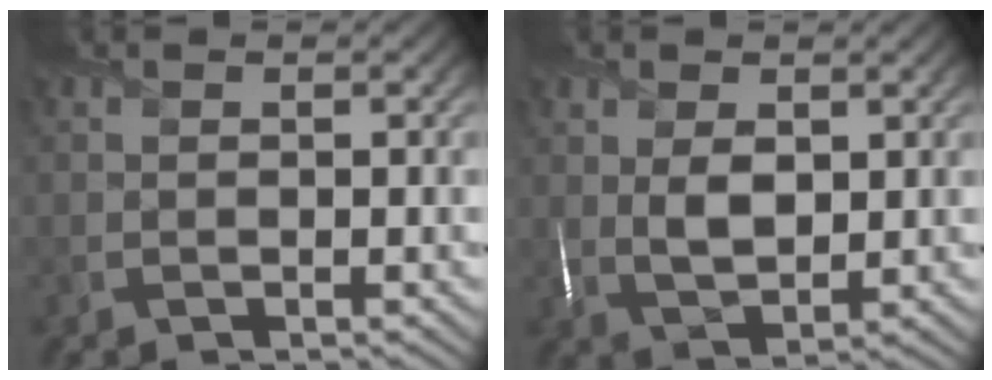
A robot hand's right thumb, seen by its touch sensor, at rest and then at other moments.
{"total": 3.5, "force": [1.0, 2.0, 2.7], "torque": [-0.060, -0.003, 0.021]}